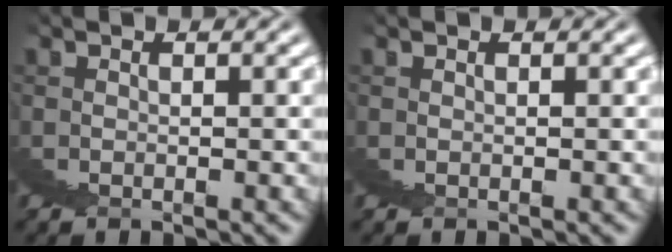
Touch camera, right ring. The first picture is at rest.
{"total": 0.0}